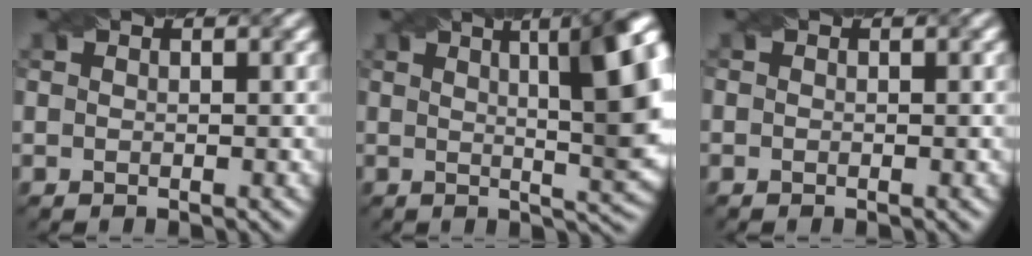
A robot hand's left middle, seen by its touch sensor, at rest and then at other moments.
{"total": 11.9, "force": [2.9, 3.7, 10.9], "torque": [-0.102, 0.021, 0.032]}
{"total": 0.0}